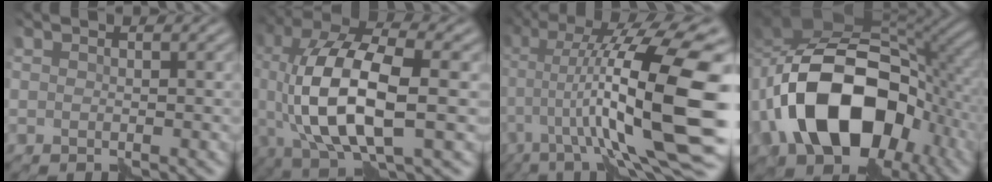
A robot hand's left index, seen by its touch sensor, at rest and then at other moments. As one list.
[{"total": 11.9, "force": [-1.5, 4.9, 10.7], "torque": [-0.213, 0.006, -0.032]}, {"total": 15.7, "force": [-0.9, 3.2, 15.3], "torque": [-0.253, 0.029, -0.014]}, {"total": 16.9, "force": [-4.7, 11.0, 11.9], "torque": [-0.215, 0.007, -0.093]}]